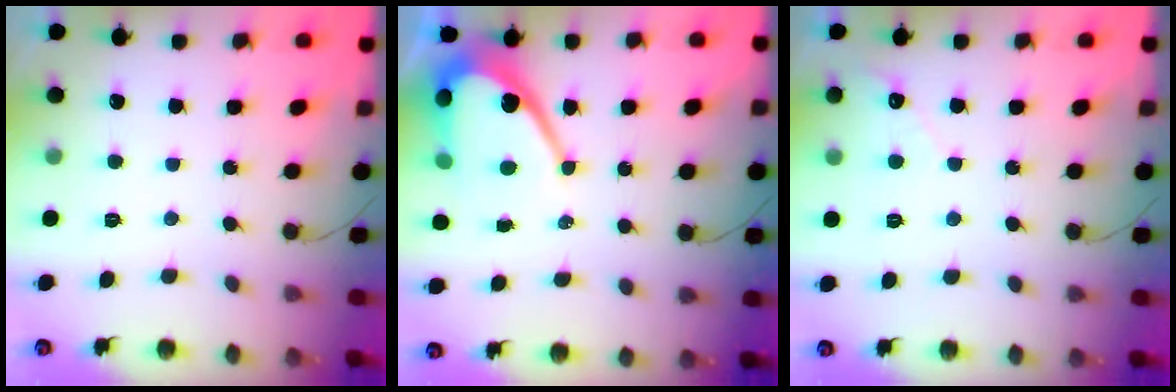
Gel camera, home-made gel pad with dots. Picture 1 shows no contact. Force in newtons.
{"total": 11.7, "press": 11.7, "slide": 1.2}
{"total": 2.7, "press": 2.7, "slide": 0.2}